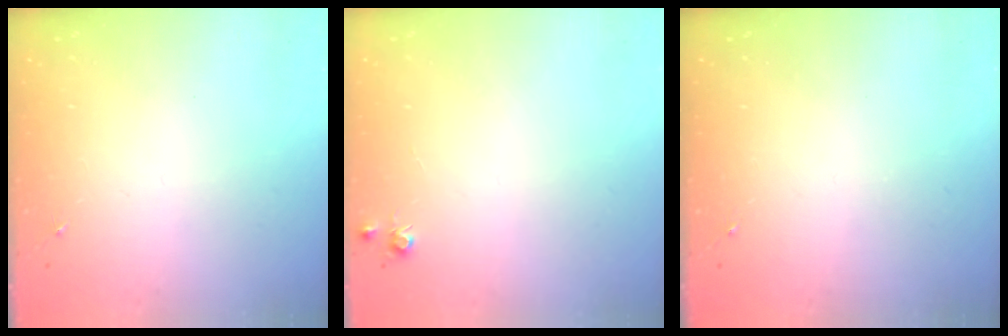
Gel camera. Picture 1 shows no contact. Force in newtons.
{"total": 5.4, "press": 5.3, "slide": 0.7}
{"total": 0.0}